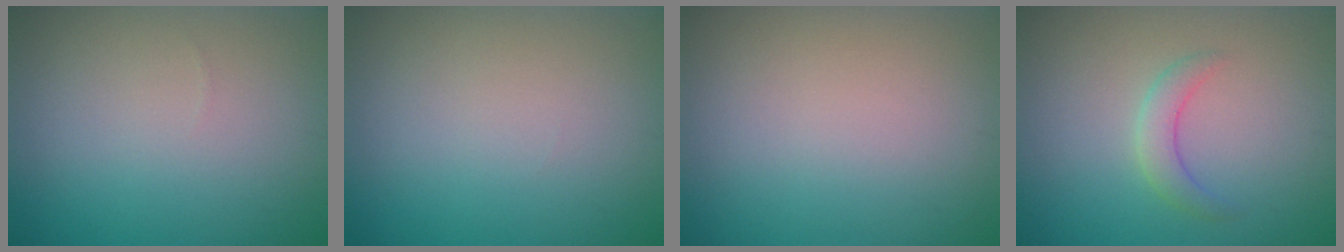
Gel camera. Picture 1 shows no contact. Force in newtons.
{"total": 0.0}
{"total": 0.0}
{"total": 2.0, "press": 2.0, "slide": 0.1}